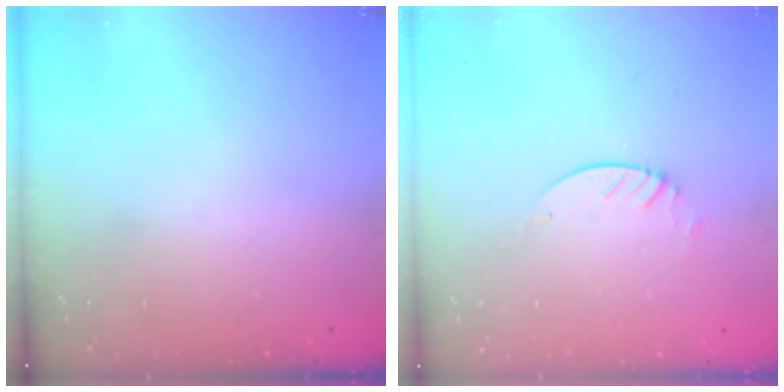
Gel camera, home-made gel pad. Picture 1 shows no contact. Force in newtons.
{"total": 2.3, "press": 2.3, "slide": 0.2}